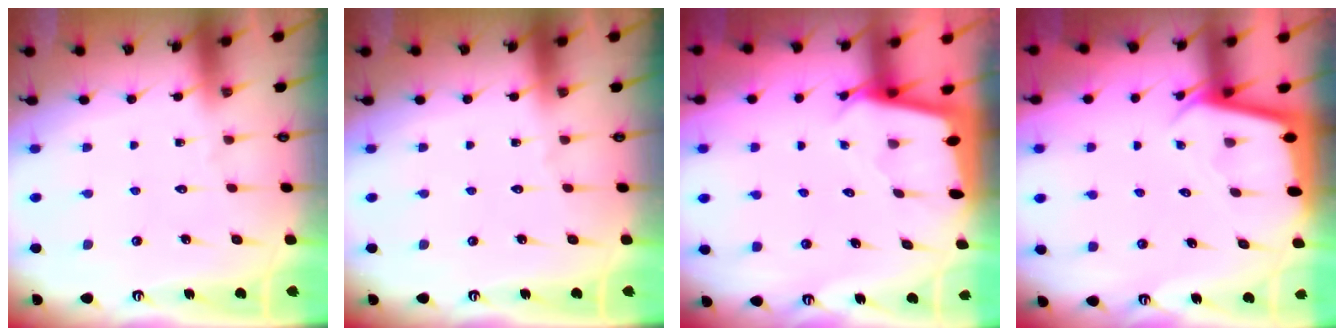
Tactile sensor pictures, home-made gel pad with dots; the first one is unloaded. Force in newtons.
{"total": 0.0}
{"total": 2.3, "press": 2.3, "slide": 0.1}
{"total": 2.3, "press": 2.3, "slide": 0.1}